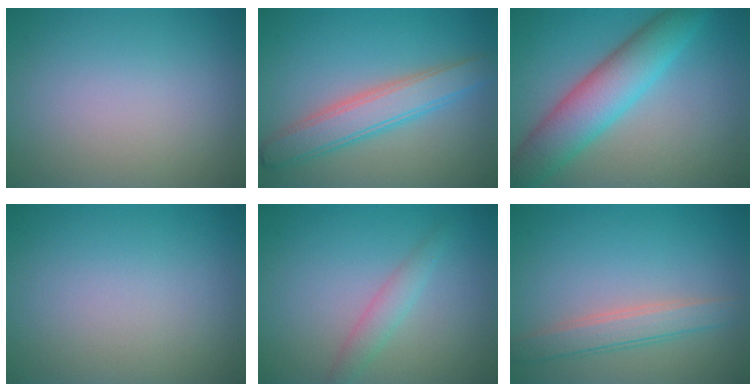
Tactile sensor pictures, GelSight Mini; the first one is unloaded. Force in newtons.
{"total": 4.5, "press": 4.5, "slide": 0.3}
{"total": 6.8, "press": 6.8, "slide": 0.1}
{"total": 0.0}
{"total": 1.9, "press": 1.9, "slide": 0.1}
{"total": 2.9, "press": 2.9, "slide": 0.2}